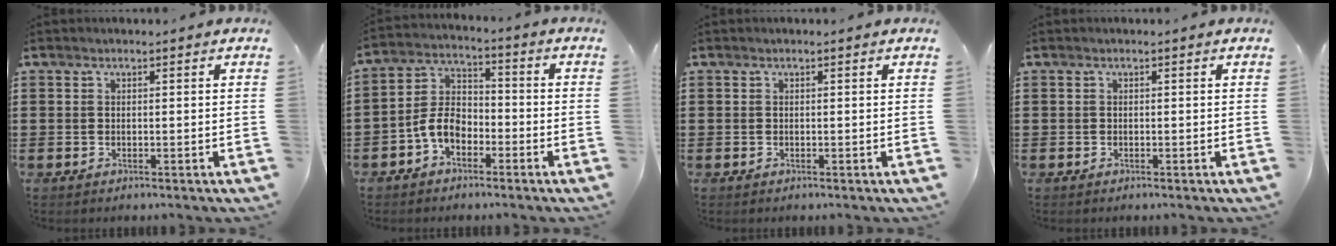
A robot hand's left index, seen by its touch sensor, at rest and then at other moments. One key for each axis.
{"total": 6.1, "fx": -3.4, "fy": 3.7, "fz": 3.5, "tx": -0.092, "ty": 0.008, "tz": -0.073}
{"total": 0.0}
{"total": 0.0}